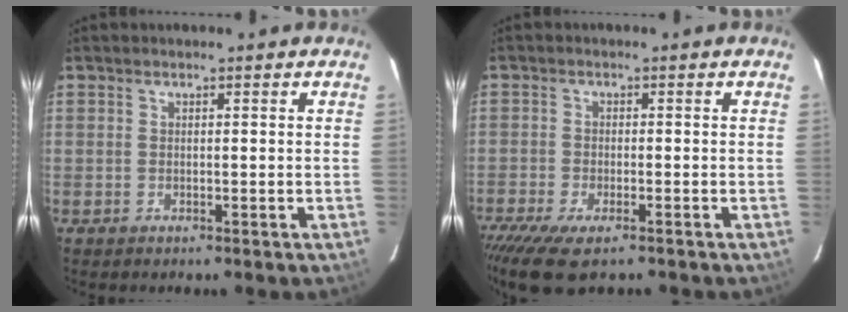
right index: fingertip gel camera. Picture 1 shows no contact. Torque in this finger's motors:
{"motor_torque": [1.44, -0.70, 0.69, 0.18]}